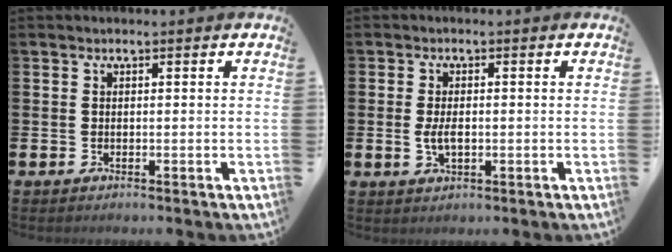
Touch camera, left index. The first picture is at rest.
{"total": 2.7, "force": [-0.2, 1.4, 2.4], "torque": [-0.038, 0.001, -0.006]}